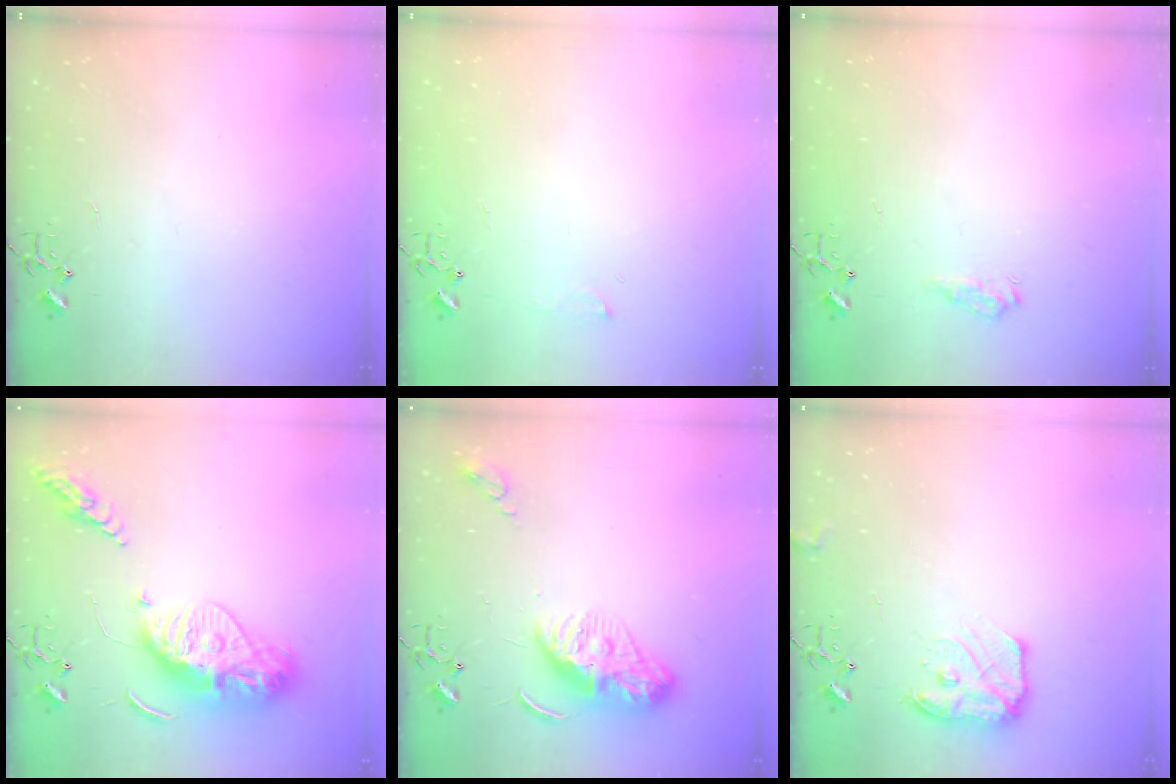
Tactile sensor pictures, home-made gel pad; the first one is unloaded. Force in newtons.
{"total": 4.2, "press": 4.2, "slide": 0.6}
{"total": 8.2, "press": 8.2, "slide": 0.9}
{"total": 18.2, "press": 18.1, "slide": 1.5}
{"total": 10.0, "press": 10.0, "slide": 0.9}
{"total": 11.8, "press": 11.8, "slide": 0.6}